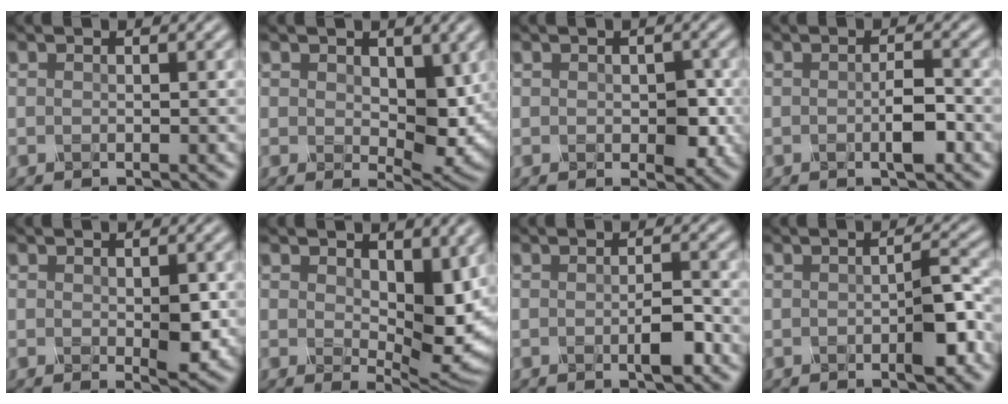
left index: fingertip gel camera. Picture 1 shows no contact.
{"total": 4.9, "force": [0.6, 2.8, 3.9], "torque": [-0.070, -0.009, 0.015]}
{"total": 2.3, "force": [-0.4, 1.4, 1.7], "torque": [-0.029, 0.000, -0.004]}
{"total": 2.1, "force": [-0.7, 0.4, 2.0], "torque": [-0.043, 0.003, -0.014]}
{"total": 2.4, "force": [-0.3, 0.9, 2.2], "torque": [-0.041, -0.004, -0.001]}
{"total": 7.2, "force": [1.0, 3.6, 6.1], "torque": [-0.105, -0.010, 0.024]}
{"total": 2.2, "force": [-0.9, 0.4, 1.9], "torque": [-0.040, 0.003, -0.016]}
{"total": 3.0, "force": [-1.1, 0.6, 2.8], "torque": [-0.048, 0.005, -0.021]}